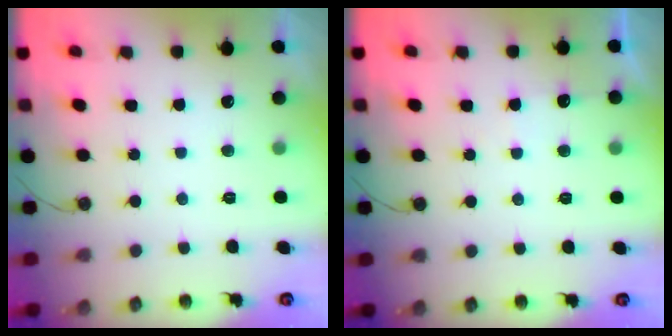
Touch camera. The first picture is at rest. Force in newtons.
{"total": 4.8, "press": 4.8, "slide": 0.6}